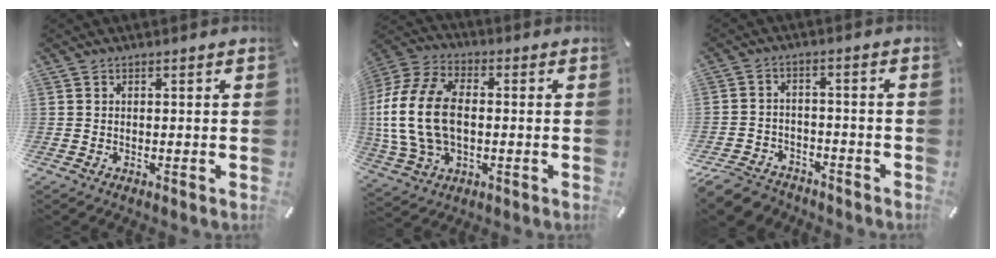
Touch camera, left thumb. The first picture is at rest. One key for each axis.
{"total": 17.1, "fx": -0.8, "fy": 11.6, "fz": 12.6, "tx": -0.287, "ty": 0.006, "tz": -0.017}
{"total": 6.7, "fx": -5.4, "fy": 3.5, "fz": 1.8, "tx": -0.041, "ty": 0.025, "tz": -0.106}